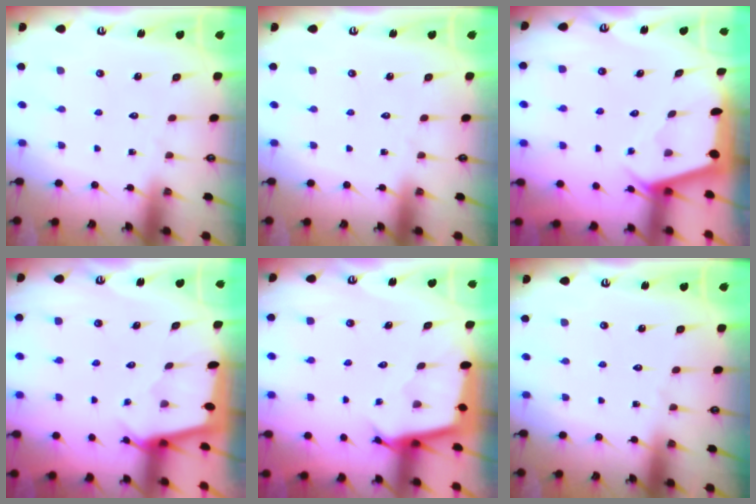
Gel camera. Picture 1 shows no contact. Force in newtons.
{"total": 0.0}
{"total": 2.4, "press": 2.4, "slide": 0.3}
{"total": 2.3, "press": 2.3, "slide": 0.3}
{"total": 2.5, "press": 2.5, "slide": 0.1}
{"total": 0.0}